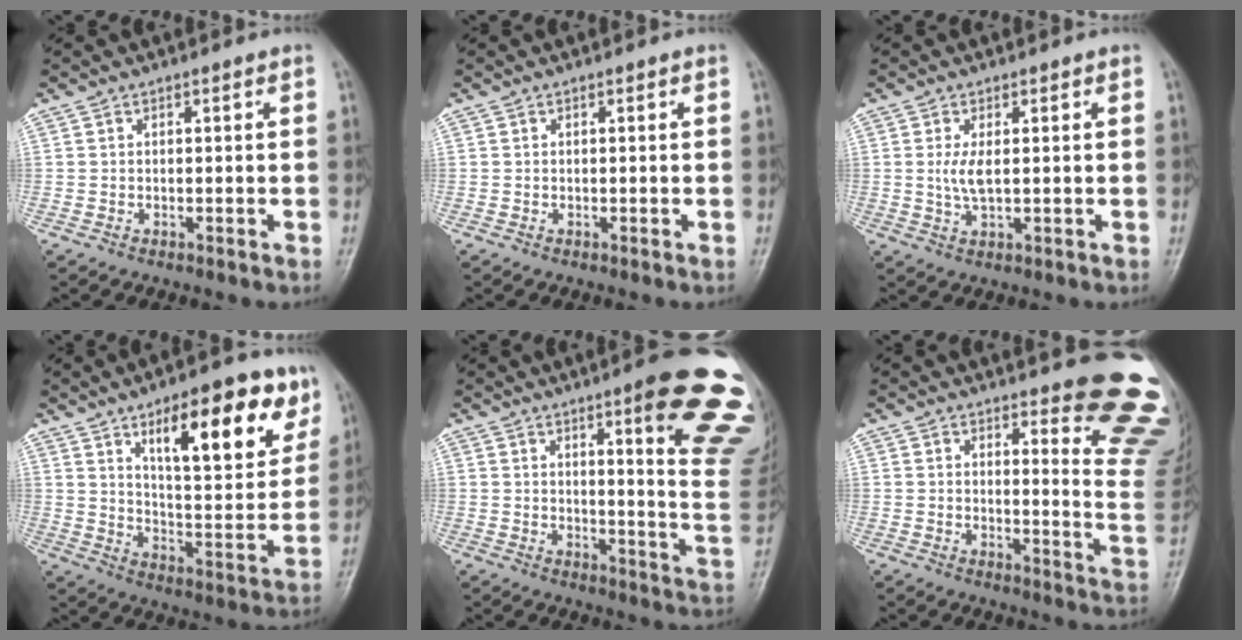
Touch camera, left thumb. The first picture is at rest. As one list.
[{"total": 0.0}, {"total": 3.6, "force": [0.4, 1.5, 3.3], "torque": [-0.072, -0.007, 0.012]}, {"total": 20.2, "force": [10.7, 7.4, 15.5], "torque": [-0.176, -0.049, 0.166]}, {"total": 19.5, "force": [11.3, 2.7, 15.7], "torque": [-0.169, -0.060, 0.135]}, {"total": 14.8, "force": [11.8, 2.8, 8.5], "torque": [-0.065, -0.112, 0.127]}]